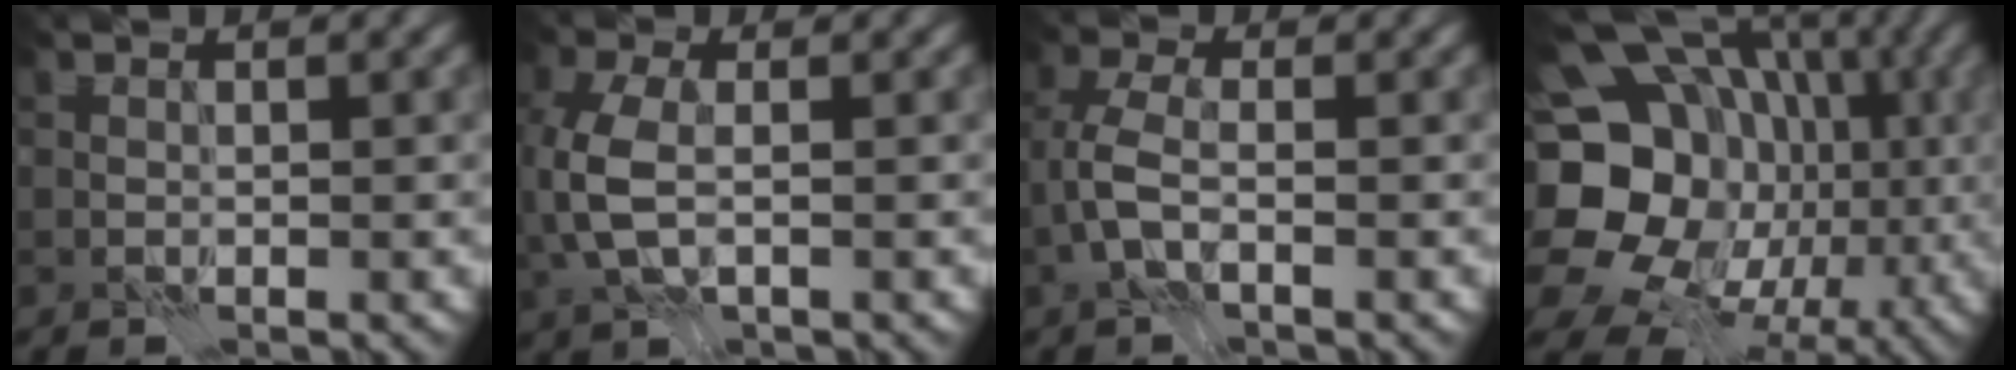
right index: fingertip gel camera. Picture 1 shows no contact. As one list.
[{"total": 5.4, "force": [-0.6, 3.3, 4.3], "torque": [-0.115, -0.001, -0.014]}, {"total": 3.7, "force": [-1.5, 1.7, 2.9], "torque": [-0.073, 0.003, -0.039]}, {"total": 20.7, "force": [-1.9, 18.1, 9.7], "torque": [-0.190, 0.016, -0.050]}]